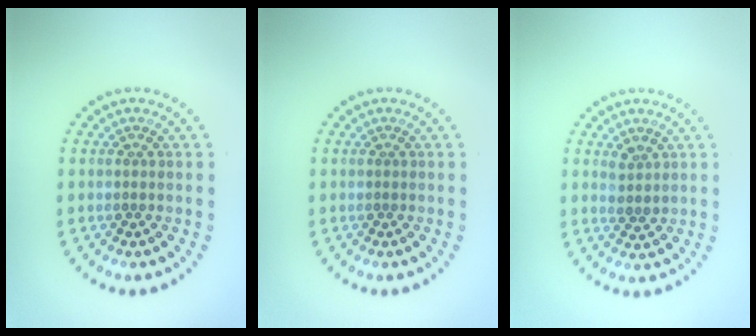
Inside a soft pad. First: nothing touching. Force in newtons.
{"total": 0.0}
{"total": 1.5, "press": 1.3, "slide": 0.7}